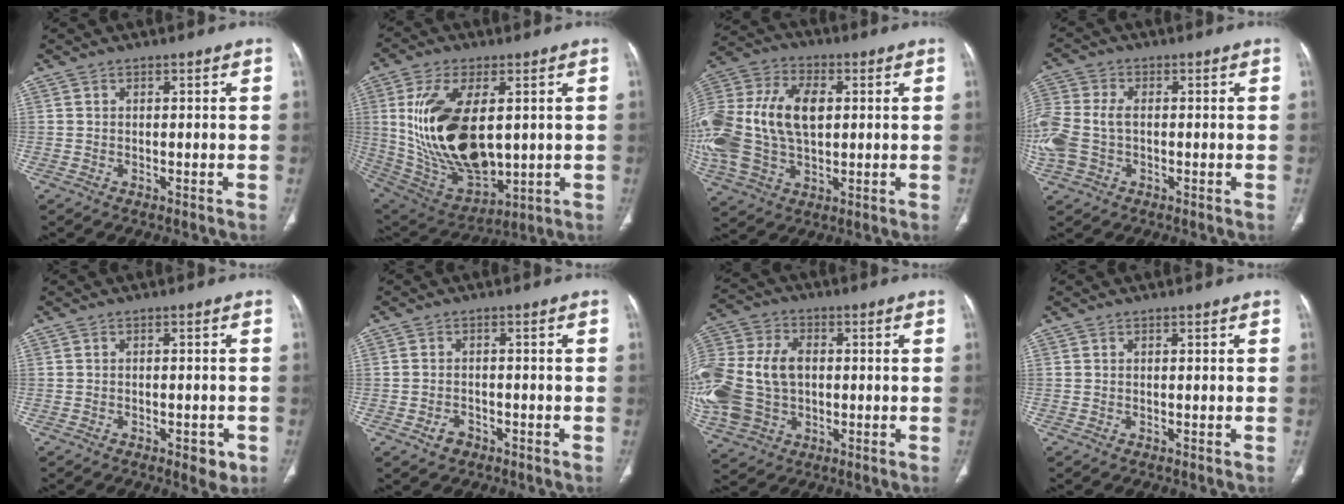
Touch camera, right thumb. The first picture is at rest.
{"total": 22.8, "force": [2.3, 12.2, 19.2], "torque": [-0.361, -0.020, 0.066]}
{"total": 24.3, "force": [1.7, 15.3, 18.8], "torque": [-0.440, 0.017, 0.041]}
{"total": 11.8, "force": [-1.3, 8.1, 8.5], "torque": [-0.232, 0.018, -0.023]}
{"total": 3.6, "force": [-1.7, 1.8, 2.7], "torque": [-0.023, 0.004, -0.017]}
{"total": 2.7, "force": [-1.5, 2.0, 1.1], "torque": [-0.017, 0.014, -0.020]}
{"total": 22.6, "force": [-0.8, 16.5, 15.4], "torque": [-0.379, 0.017, 0.001]}
{"total": 0.0}